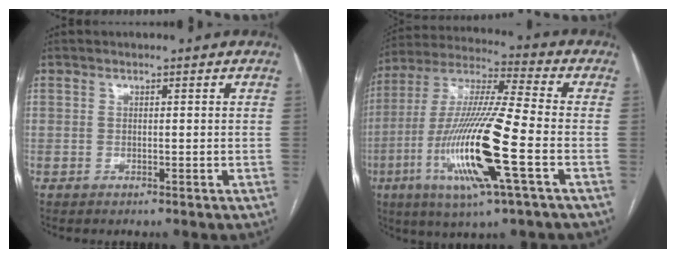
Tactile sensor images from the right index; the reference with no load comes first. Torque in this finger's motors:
{"motor_torque": [2.14, 0.00, 1.05, 0.21]}